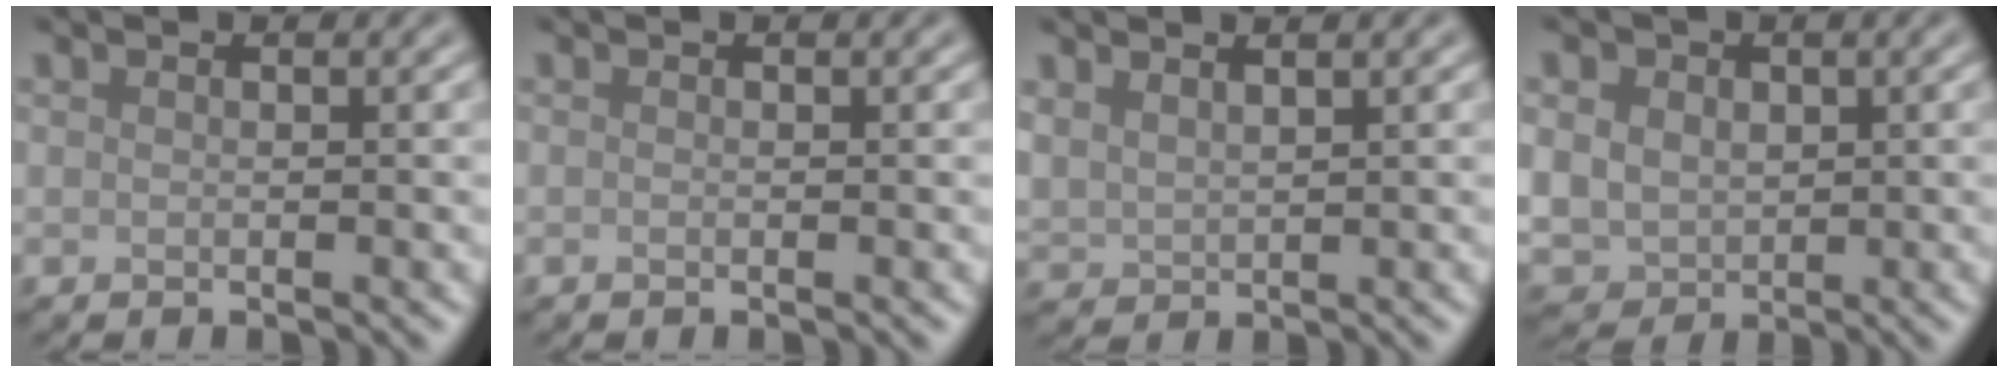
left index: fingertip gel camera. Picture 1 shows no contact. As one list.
[{"total": 0.0}, {"total": 1.6, "force": [1.5, 0.4, 0.5], "torque": [-0.014, 0.004, 0.033]}, {"total": 6.7, "force": [1.4, 5.6, 3.4], "torque": [-0.066, 0.019, 0.011]}]